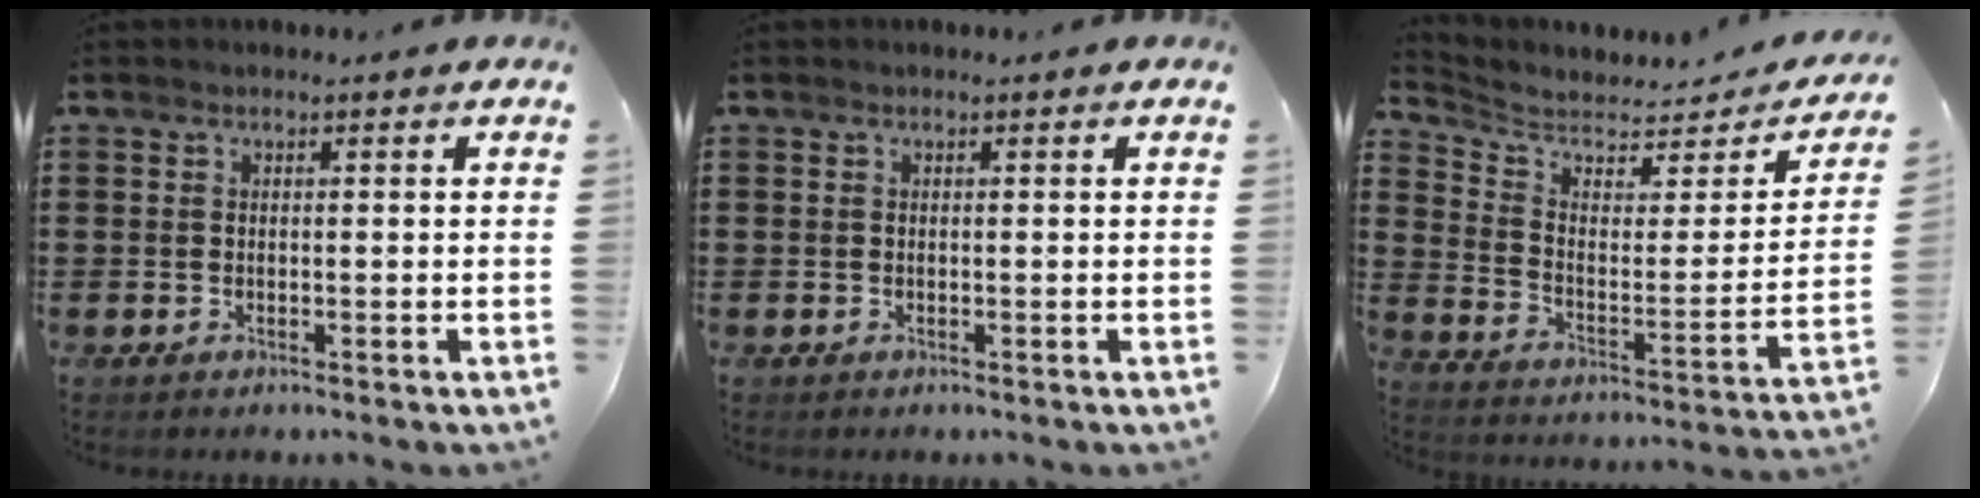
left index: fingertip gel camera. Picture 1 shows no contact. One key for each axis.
{"total": 0.0}
{"total": 5.1, "fx": 4.4, "fy": 1.9, "fz": 1.6, "tx": -0.061, "ty": -0.030, "tz": 0.073}